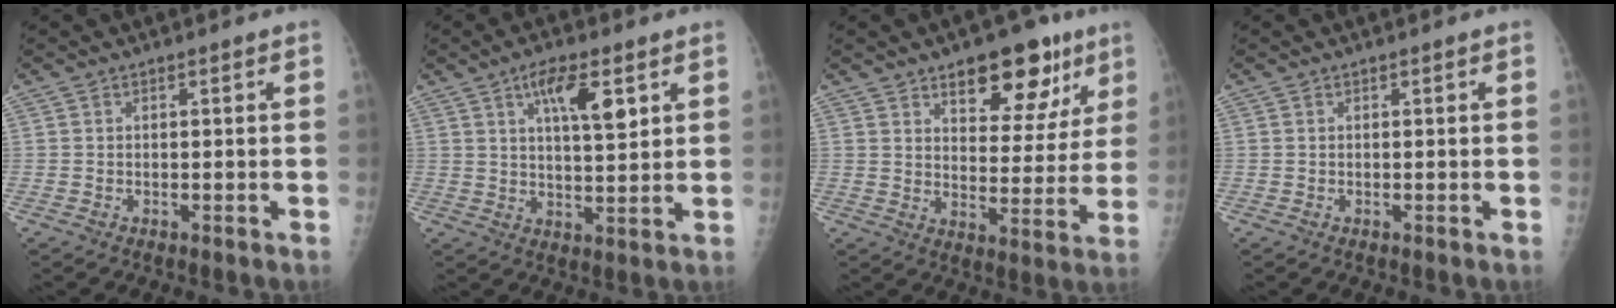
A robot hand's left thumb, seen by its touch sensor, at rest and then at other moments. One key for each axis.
{"total": 8.7, "fx": 3.9, "fy": 2.8, "fz": 7.3, "tx": -0.110, "ty": -0.016, "tz": 0.065}
{"total": 14.9, "fx": 8.8, "fy": 7.3, "fz": 9.6, "tx": -0.070, "ty": -0.043, "tz": 0.125}
{"total": 0.0}